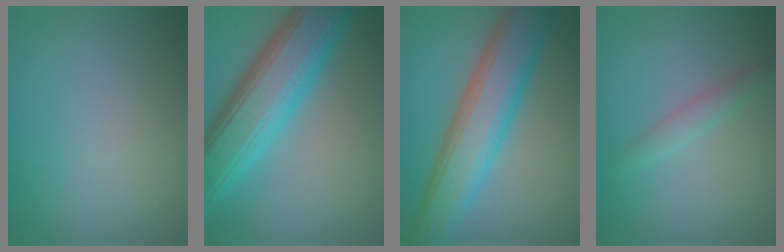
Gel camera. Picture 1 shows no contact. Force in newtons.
{"total": 10.3, "press": 10.3, "slide": 0.2}
{"total": 8.6, "press": 8.6, "slide": 0.6}
{"total": 1.7, "press": 1.7, "slide": 0.1}